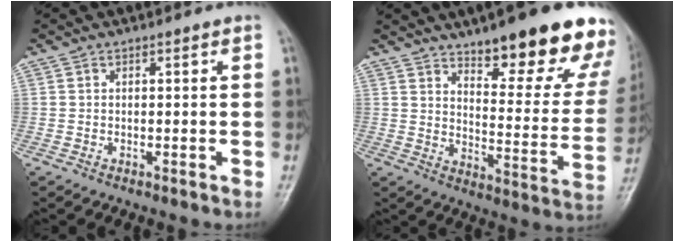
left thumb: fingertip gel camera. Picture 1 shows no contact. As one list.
[{"total": 23.2, "force": [15.9, 6.8, 15.5], "torque": [-0.157, -0.086, 0.214]}]